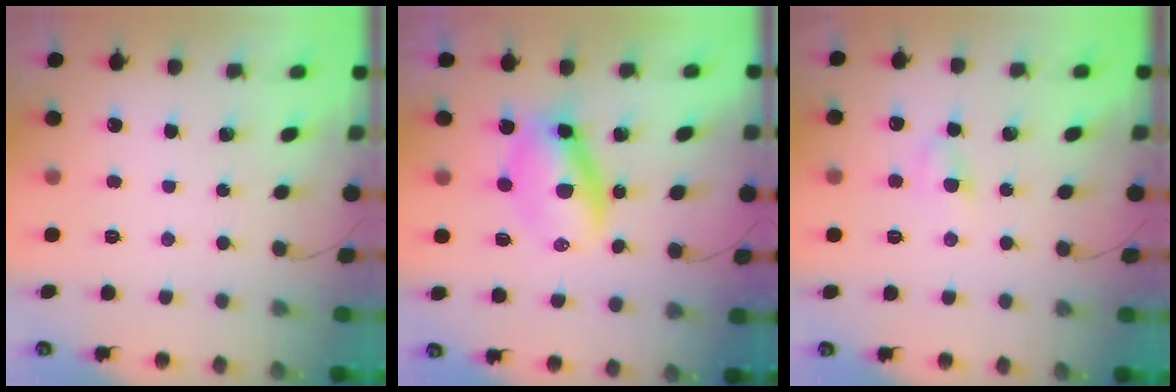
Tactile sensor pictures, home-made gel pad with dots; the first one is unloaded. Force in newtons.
{"total": 6.8, "press": 6.6, "slide": 1.4}
{"total": 3.7, "press": 3.5, "slide": 1.2}